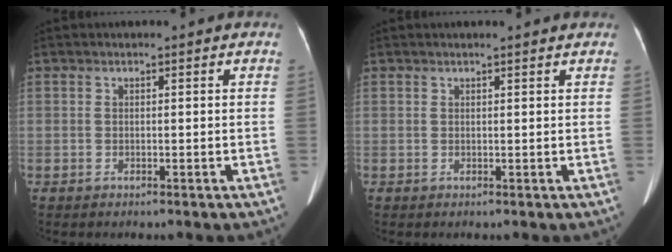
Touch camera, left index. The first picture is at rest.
{"total": 1.9, "force": [1.7, 0.0, 0.7], "torque": [-0.014, 0.010, 0.020]}